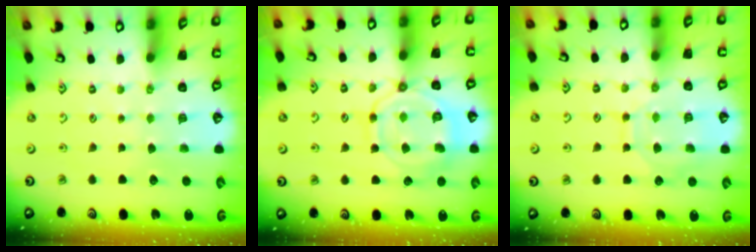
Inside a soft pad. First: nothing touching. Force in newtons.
{"total": 12.7, "press": 12.6, "slide": 1.4}
{"total": 10.3, "press": 10.2, "slide": 0.9}